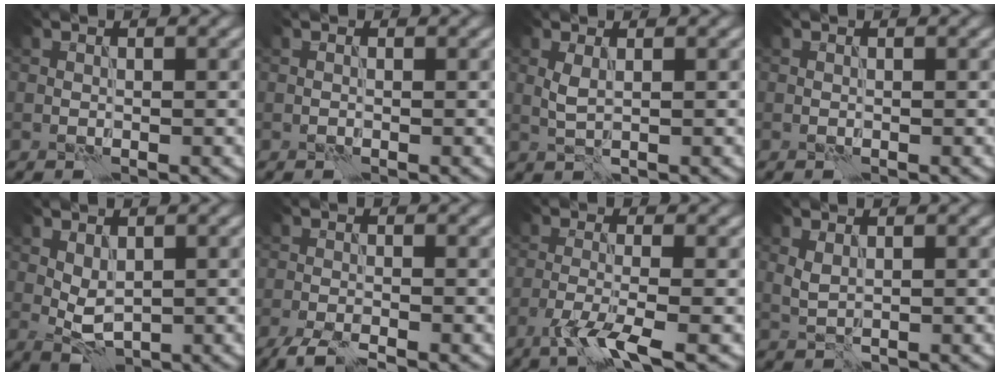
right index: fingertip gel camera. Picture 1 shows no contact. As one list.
[{"total": 0.0}, {"total": 1.4, "force": [0.4, 0.4, 1.3], "torque": [-0.036, 0.001, 0.010]}, {"total": 0.0}, {"total": 2.6, "force": [0.7, 1.4, 2.1], "torque": [-0.042, -0.002, 0.017]}, {"total": 3.5, "force": [-2.7, 0.6, 2.1], "torque": [-0.039, -0.004, -0.056]}, {"total": 4.2, "force": [-2.5, 0.6, 3.3], "torque": [-0.064, -0.002, -0.062]}, {"total": 1.3, "force": [0.6, 0.5, 1.0], "torque": [-0.029, 0.000, 0.017]}]